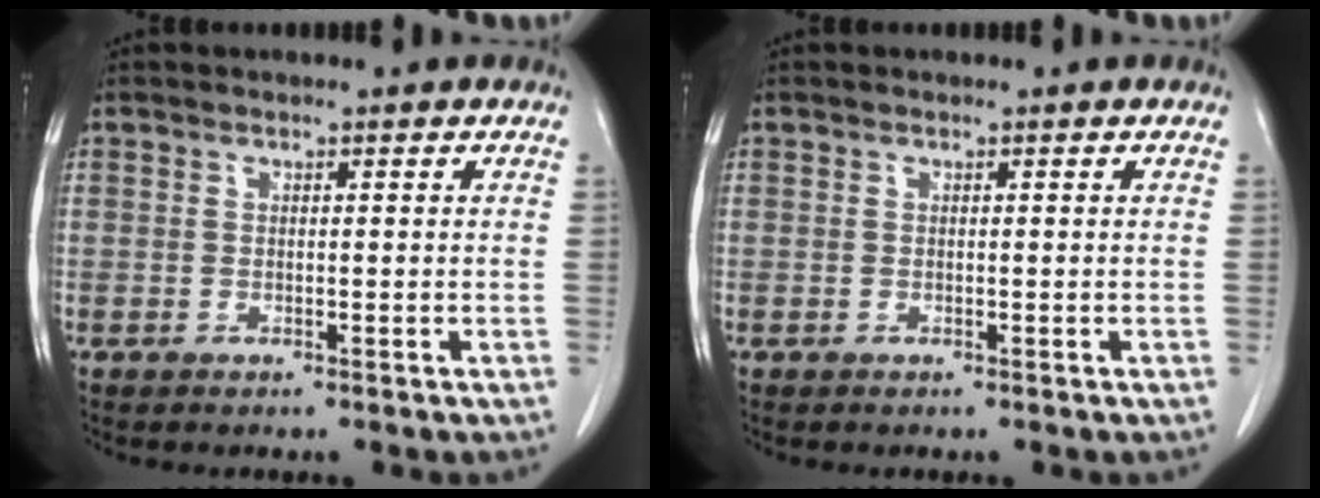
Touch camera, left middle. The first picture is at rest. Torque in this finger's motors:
{"motor_torque": [0.63, -0.64, 0.05, 0.01]}